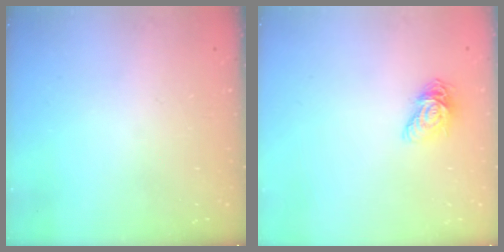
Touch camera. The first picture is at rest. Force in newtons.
{"total": 8.4, "press": 8.4, "slide": 0.3}